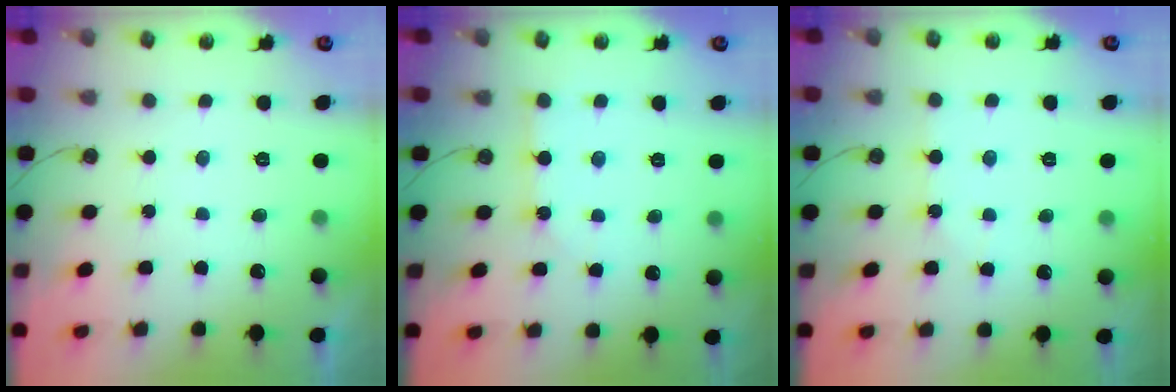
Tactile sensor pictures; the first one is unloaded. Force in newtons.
{"total": 2.8, "press": 2.8, "slide": 0.2}
{"total": 2.8, "press": 2.8, "slide": 0.3}